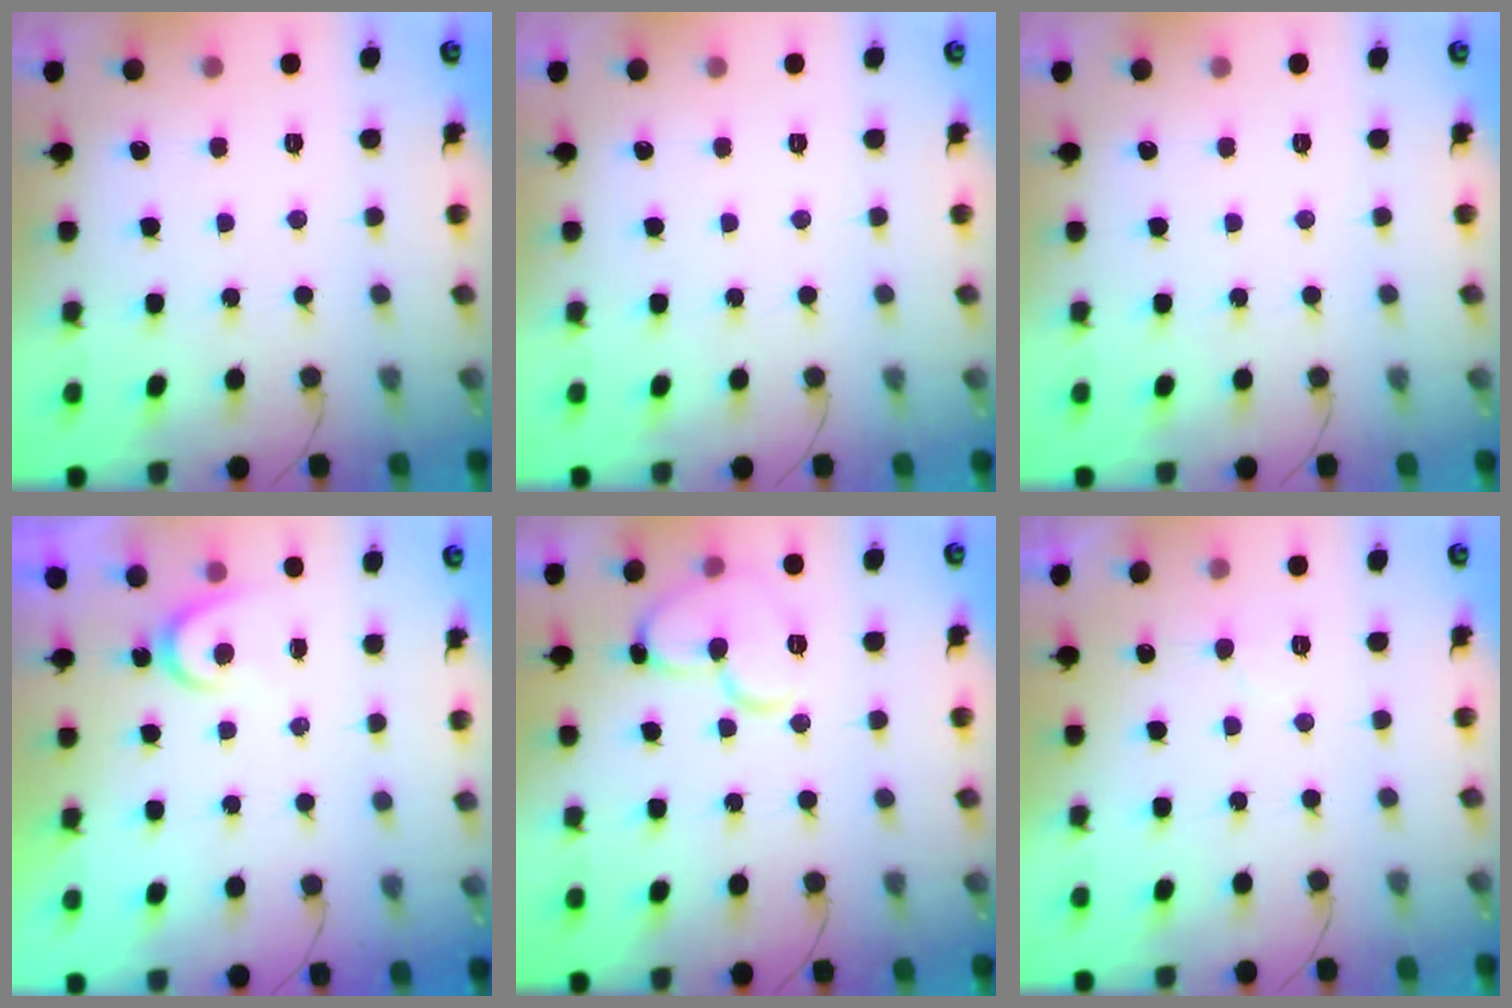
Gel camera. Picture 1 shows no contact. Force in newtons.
{"total": 0.0}
{"total": 0.0}
{"total": 3.8, "press": 3.8, "slide": 0.5}
{"total": 12.5, "press": 12.4, "slide": 1.6}
{"total": 4.3, "press": 4.3, "slide": 0.3}